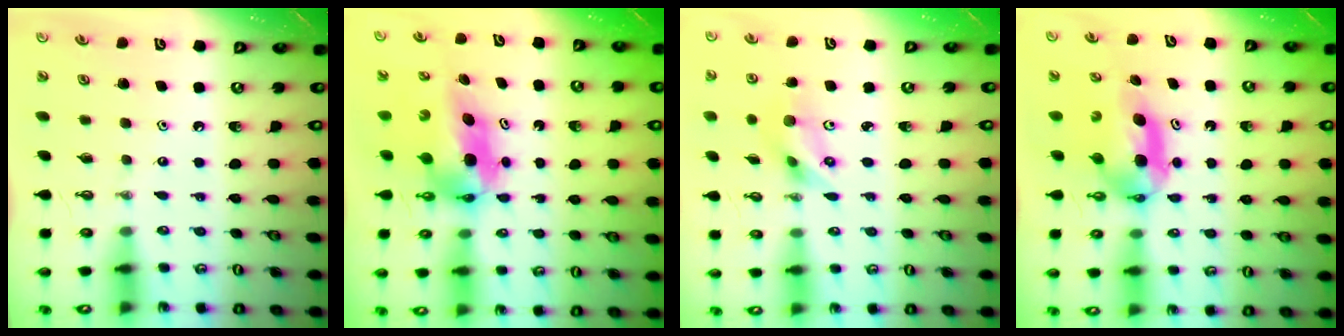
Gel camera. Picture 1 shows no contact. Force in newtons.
{"total": 6.0, "press": 6.0, "slide": 0.4}
{"total": 6.6, "press": 5.9, "slide": 2.9}
{"total": 9.1, "press": 4.7, "slide": 7.8}